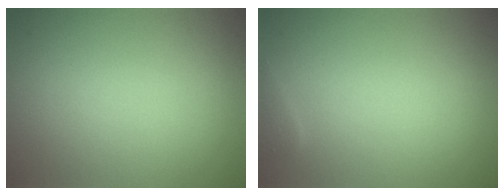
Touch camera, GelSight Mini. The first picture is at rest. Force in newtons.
{"total": 0.5, "press": 0.5, "slide": 0.0}